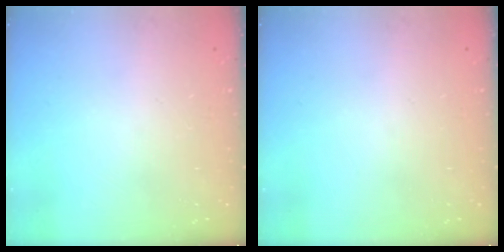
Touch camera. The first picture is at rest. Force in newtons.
{"total": 0.0}